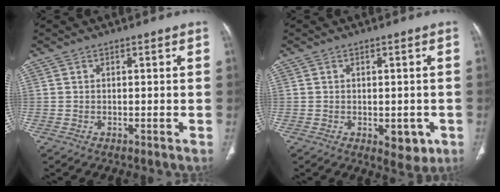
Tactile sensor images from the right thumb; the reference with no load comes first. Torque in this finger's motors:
{"motor_torque": [0.74, 0.91, -0.13, 0.01, 0.07]}